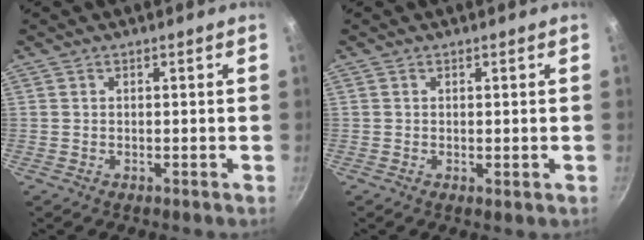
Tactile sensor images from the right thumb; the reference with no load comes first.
{"total": 0.7, "force": [0.0, 0.2, 0.7], "torque": [-0.011, -0.005, -0.001]}